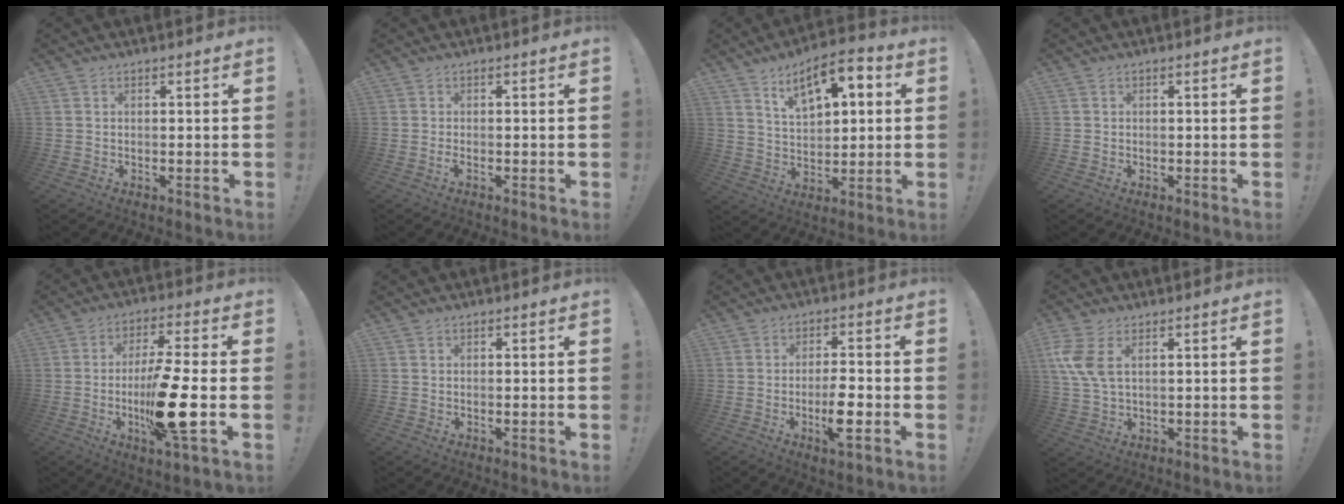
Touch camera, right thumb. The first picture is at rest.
{"total": 1.5, "force": [-0.7, -0.4, 1.2], "torque": [-0.024, 0.000, -0.013]}
{"total": 11.7, "force": [6.0, 5.7, 8.3], "torque": [-0.128, -0.025, 0.102]}
{"total": 0.0}
{"total": 17.4, "force": [-3.5, 3.8, 16.6], "torque": [-0.289, -0.006, -0.055]}
{"total": 0.0}
{"total": 8.2, "force": [-2.6, 1.8, 7.5], "torque": [-0.133, -0.002, -0.046]}
{"total": 7.5, "force": [2.8, 3.7, 5.9], "torque": [-0.132, -0.014, 0.050]}